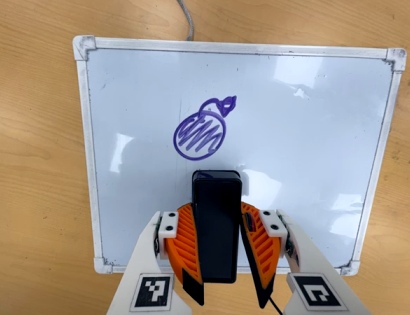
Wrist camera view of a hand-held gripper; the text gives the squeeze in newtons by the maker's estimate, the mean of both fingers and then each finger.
{"total": 9.9, "left": 8.2, "right": 11.6}